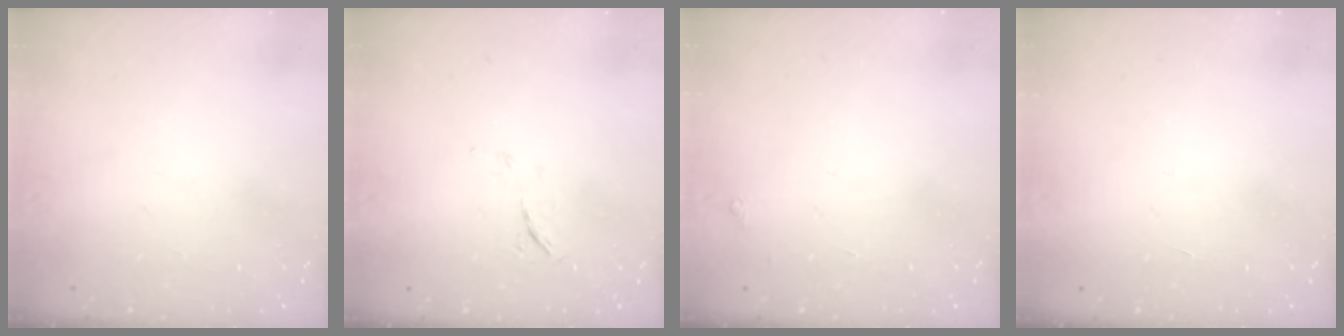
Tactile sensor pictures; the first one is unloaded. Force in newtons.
{"total": 4.9, "press": 4.8, "slide": 1.3}
{"total": 2.5, "press": 2.5, "slide": 0.4}
{"total": 1.7, "press": 1.7, "slide": 0.1}